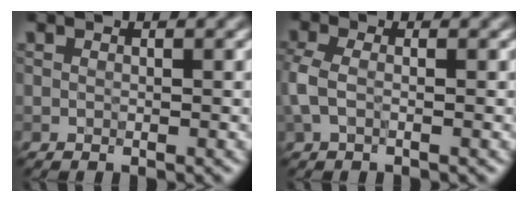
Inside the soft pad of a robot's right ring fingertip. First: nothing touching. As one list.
[{"total": 2.5, "force": [-0.4, 1.3, 2.2], "torque": [-0.060, 0.002, -0.015]}]